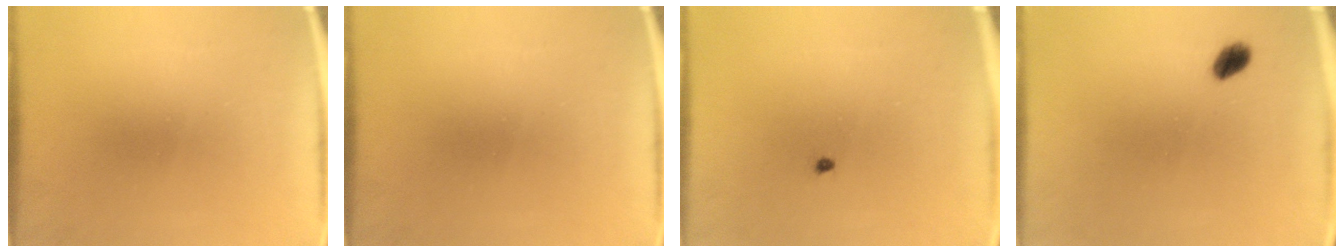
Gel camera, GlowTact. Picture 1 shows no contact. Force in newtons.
{"total": 0.0}
{"total": 0.6}
{"total": 2.8}